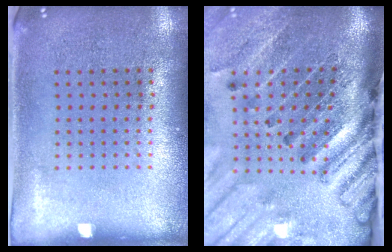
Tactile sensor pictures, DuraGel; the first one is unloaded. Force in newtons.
{"total": 4.5, "press": 3.3, "slide": 3.0}